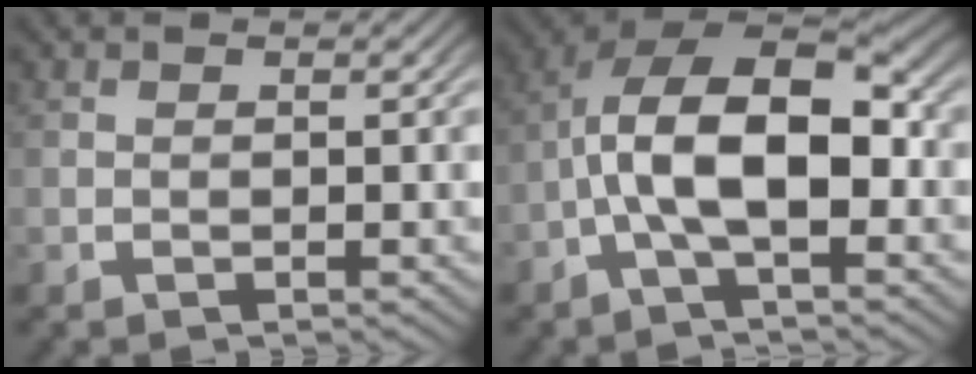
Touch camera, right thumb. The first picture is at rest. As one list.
[{"total": 13.1, "force": [-0.7, 8.2, 10.2], "torque": [-0.195, -0.029, -0.014]}]